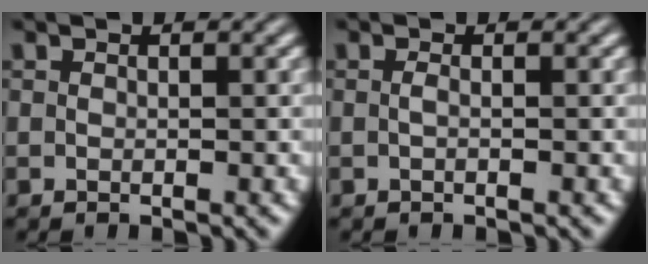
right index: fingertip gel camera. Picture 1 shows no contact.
{"total": 1.0, "force": [-0.5, -0.9, 0.3], "torque": [-0.007, -0.006, -0.004]}